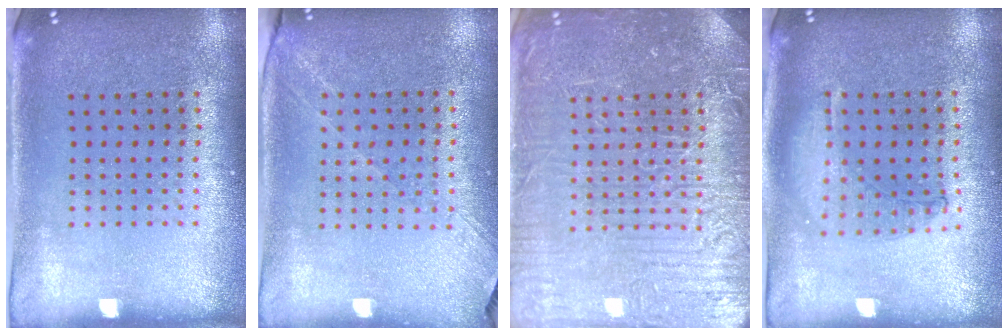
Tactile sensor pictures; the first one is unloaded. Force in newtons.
{"total": 1.3, "press": 1.2, "slide": 0.5}
{"total": 7.7, "press": 7.6, "slide": 1.0}
{"total": 0.7, "press": 0.7, "slide": 0.2}